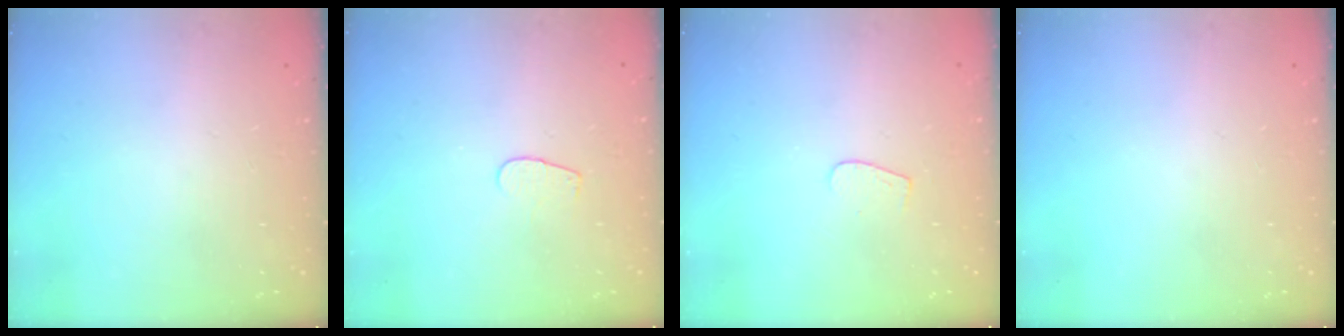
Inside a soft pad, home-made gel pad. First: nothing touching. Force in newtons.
{"total": 3.2, "press": 3.2, "slide": 0.3}
{"total": 3.9, "press": 3.9, "slide": 0.4}
{"total": 0.0}